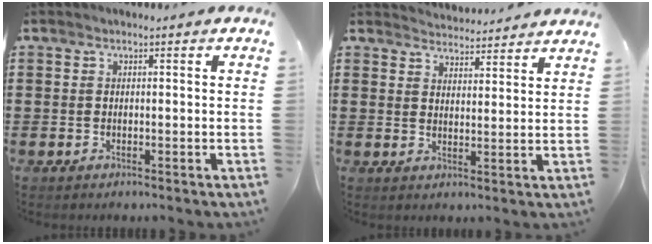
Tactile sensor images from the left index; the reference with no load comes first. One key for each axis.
{"total": 3.7, "fx": 3.7, "fy": -0.1, "fz": -0.2, "tx": -0.009, "ty": -0.022, "tz": 0.068}